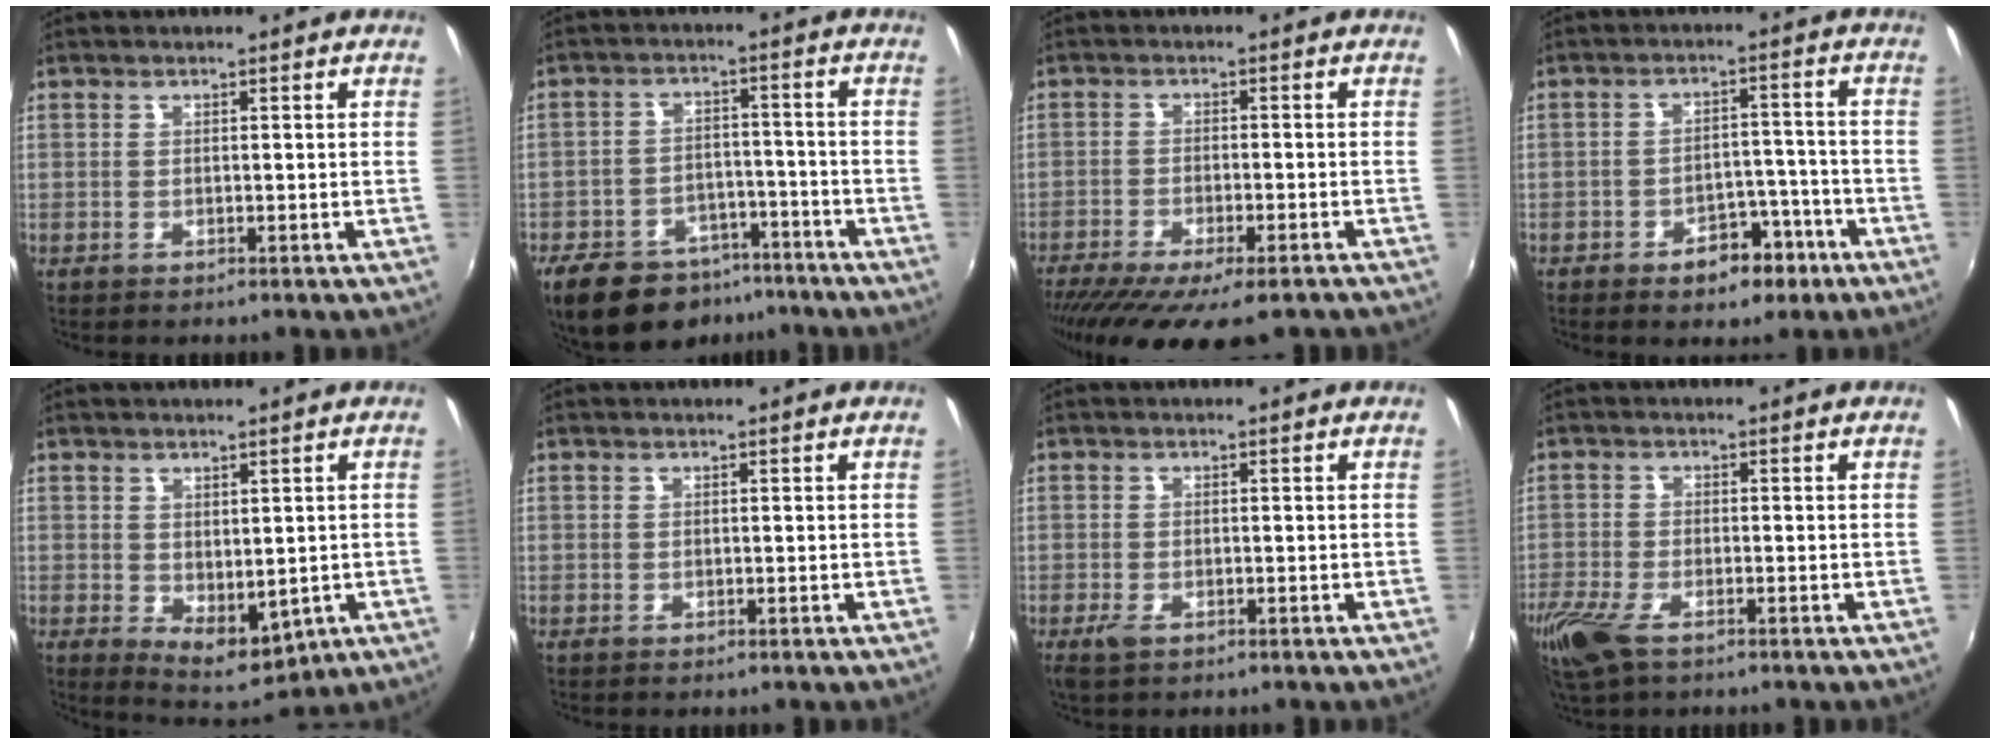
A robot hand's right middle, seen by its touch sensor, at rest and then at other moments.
{"total": 15.5, "force": [-11.0, 8.6, 6.6], "torque": [-0.156, 0.002, -0.158]}
{"total": 16.1, "force": [-12.1, 4.3, 9.7], "torque": [-0.196, -0.064, -0.186]}
{"total": 7.5, "force": [-4.8, 4.3, 3.8], "torque": [-0.066, 0.017, -0.054]}
{"total": 6.6, "force": [-0.4, 4.2, 5.1], "torque": [-0.077, -0.017, 0.009]}
{"total": 0.0}
{"total": 2.2, "force": [-1.3, 1.0, 1.5], "torque": [-0.031, -0.007, -0.024]}
{"total": 7.9, "force": [-5.1, 3.1, 5.3], "torque": [-0.135, -0.027, -0.099]}